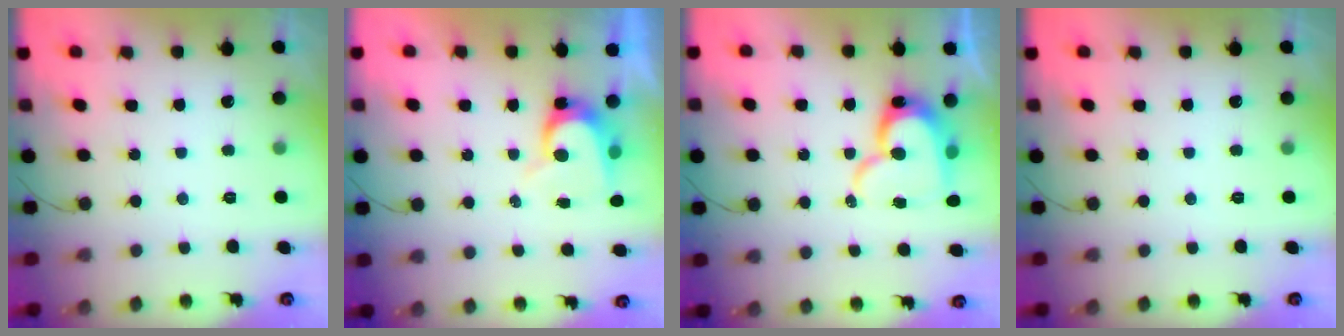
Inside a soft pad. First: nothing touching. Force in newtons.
{"total": 8.1, "press": 8.0, "slide": 0.9}
{"total": 15.3, "press": 15.2, "slide": 1.6}
{"total": 0.0}